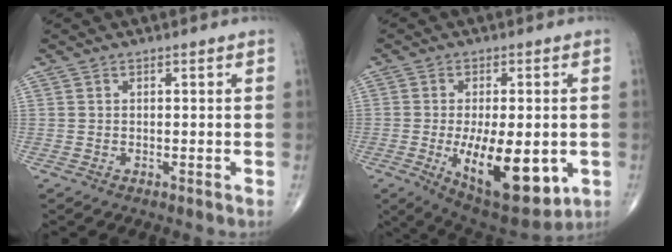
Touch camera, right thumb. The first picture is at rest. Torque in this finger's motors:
{"motor_torque": [1.79, 2.75, 0.56, -0.63, 0.49]}